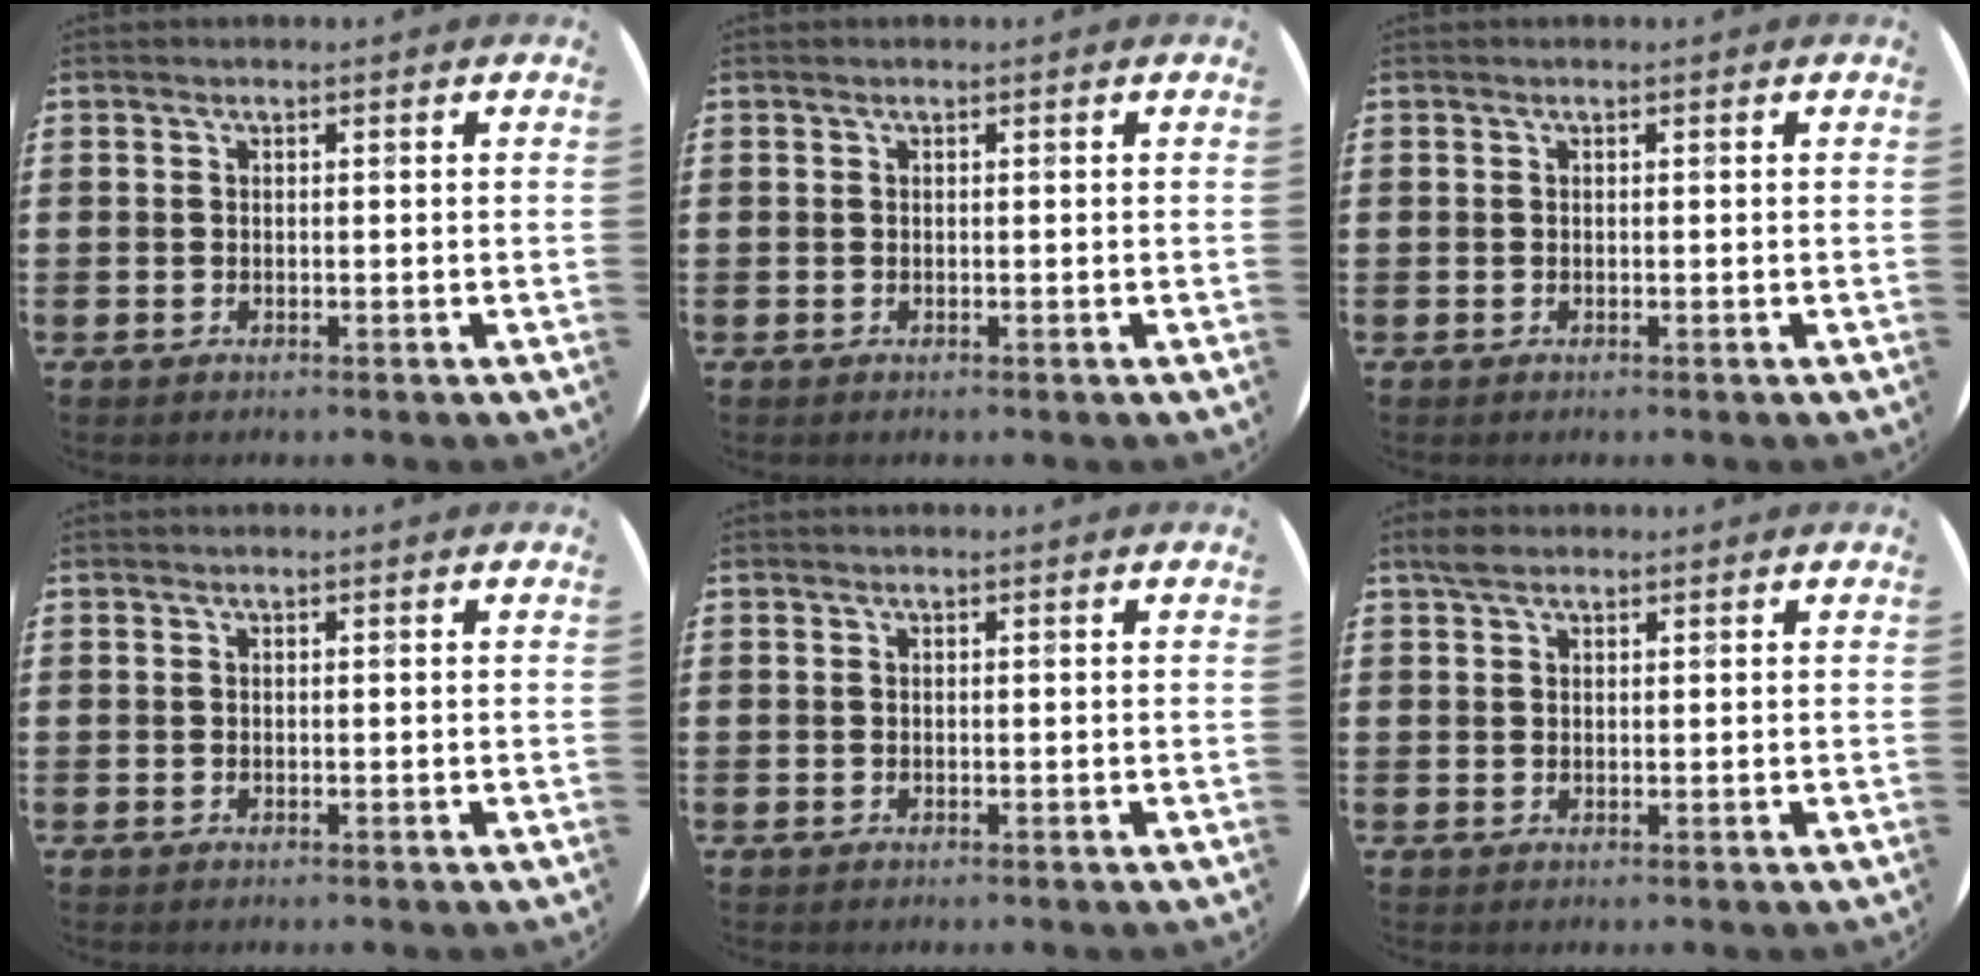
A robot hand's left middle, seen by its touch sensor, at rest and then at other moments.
{"total": 0.0}
{"total": 0.0}
{"total": 0.0}
{"total": 0.0}
{"total": 1.9, "force": [1.5, 0.8, 0.8], "torque": [-0.010, 0.002, 0.026]}